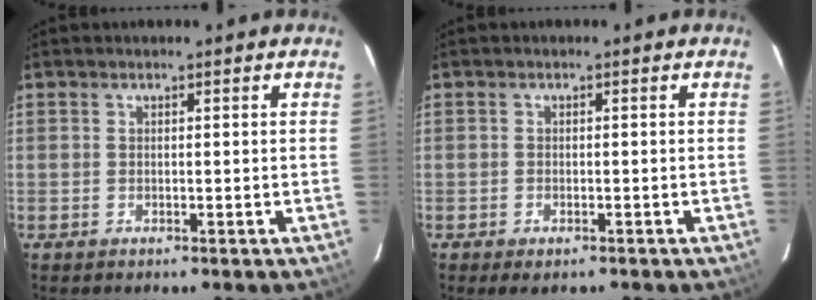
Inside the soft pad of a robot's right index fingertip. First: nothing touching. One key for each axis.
{"total": 2.2, "fx": -1.6, "fy": 0.9, "fz": 1.2, "tx": -0.023, "ty": -0.007, "tz": -0.026}